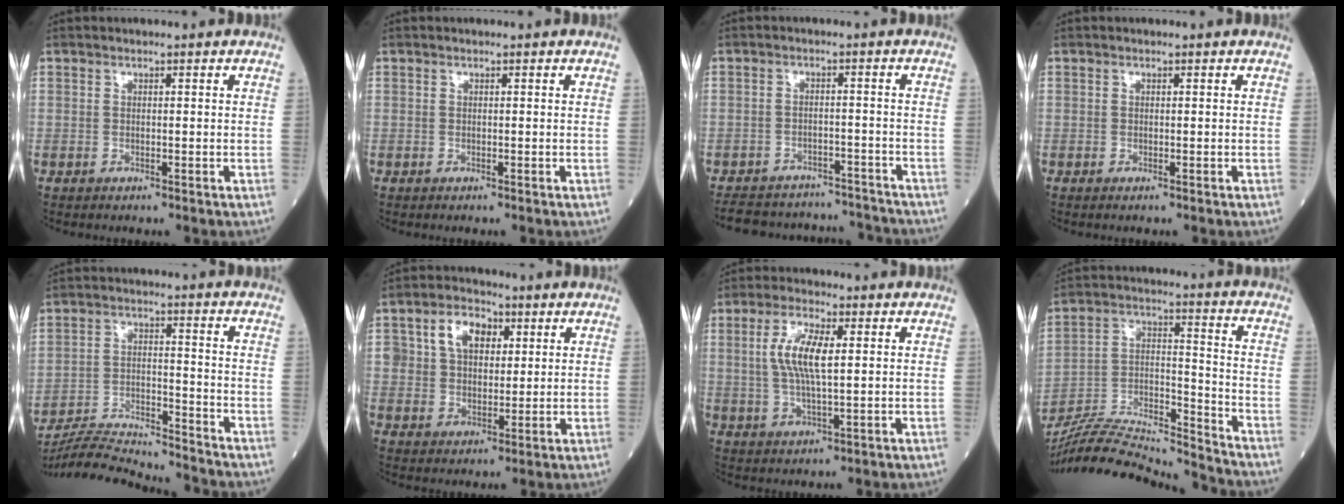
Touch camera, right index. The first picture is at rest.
{"total": 0.0}
{"total": 15.0, "force": [-14.1, 4.4, 2.7], "torque": [-0.050, 0.022, -0.182]}
{"total": 0.0}
{"total": 15.0, "force": [-14.5, -0.2, 3.5], "torque": [-0.060, -0.002, -0.235]}
{"total": 7.8, "force": [2.7, 5.3, 5.1], "torque": [-0.093, 0.022, 0.052]}
{"total": 7.7, "force": [1.4, 1.8, 7.4], "torque": [-0.155, 0.005, 0.029]}
{"total": 20.0, "force": [-19.2, 0.2, 5.8], "torque": [-0.124, 0.011, -0.324]}